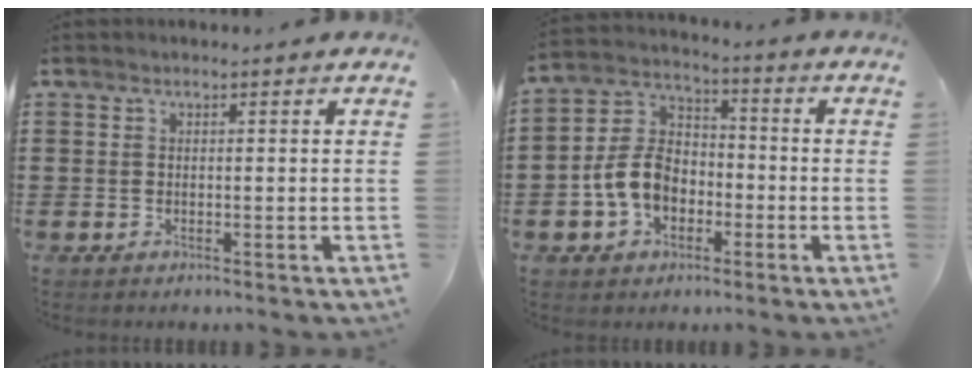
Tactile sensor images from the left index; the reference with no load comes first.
{"total": 8.4, "force": [-2.7, 6.2, 4.9], "torque": [-0.135, 0.012, -0.060]}